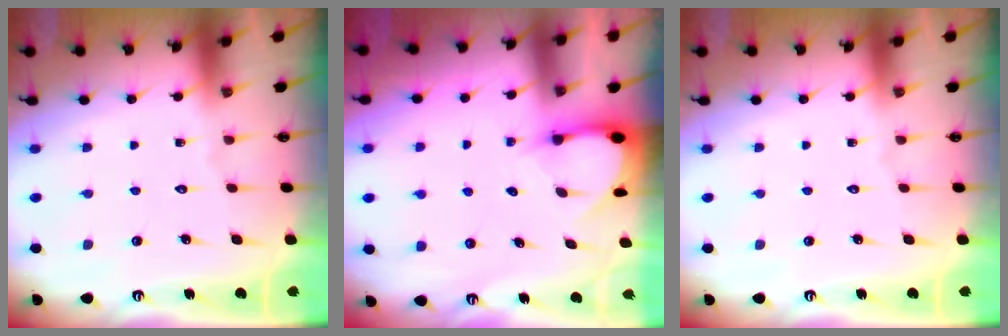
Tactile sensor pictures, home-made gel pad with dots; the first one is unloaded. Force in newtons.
{"total": 2.8, "press": 2.8, "slide": 0.2}
{"total": 0.0}